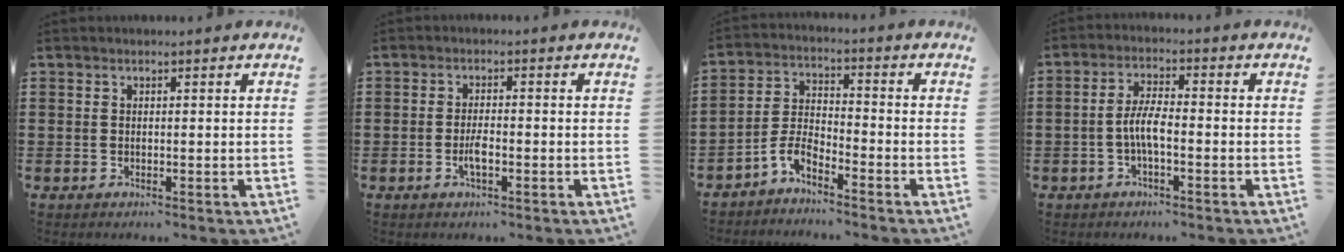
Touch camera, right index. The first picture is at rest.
{"total": 2.7, "force": [-1.1, 0.8, 2.3], "torque": [-0.049, 0.000, -0.023]}
{"total": 4.5, "force": [-4.1, 0.9, 1.7], "torque": [-0.051, 0.002, -0.087]}
{"total": 4.8, "force": [-1.3, 1.3, 4.4], "torque": [-0.098, 0.000, -0.031]}